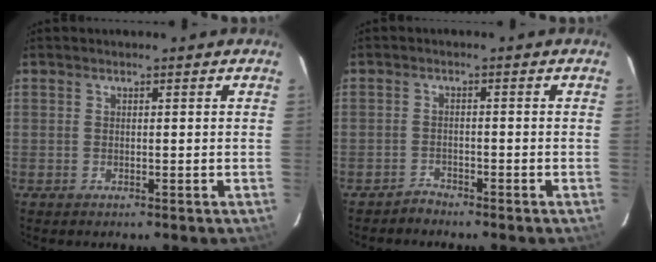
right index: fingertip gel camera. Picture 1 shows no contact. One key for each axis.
{"total": 1.9, "fx": -1.8, "fy": 0.5, "fz": -0.2, "tx": 0.003, "ty": 0.004, "tz": -0.034}